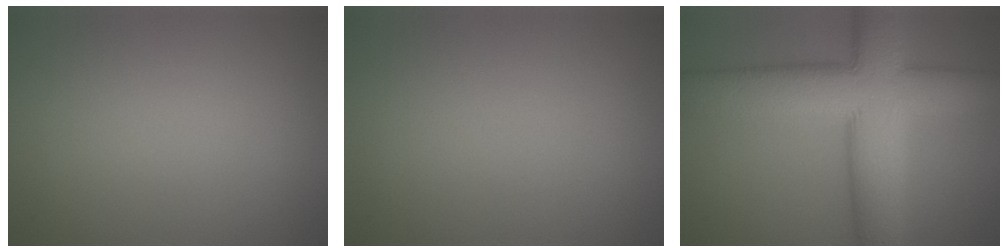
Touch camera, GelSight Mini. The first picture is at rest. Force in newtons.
{"total": 0.0}
{"total": 11.8, "press": 11.8, "slide": 0.7}